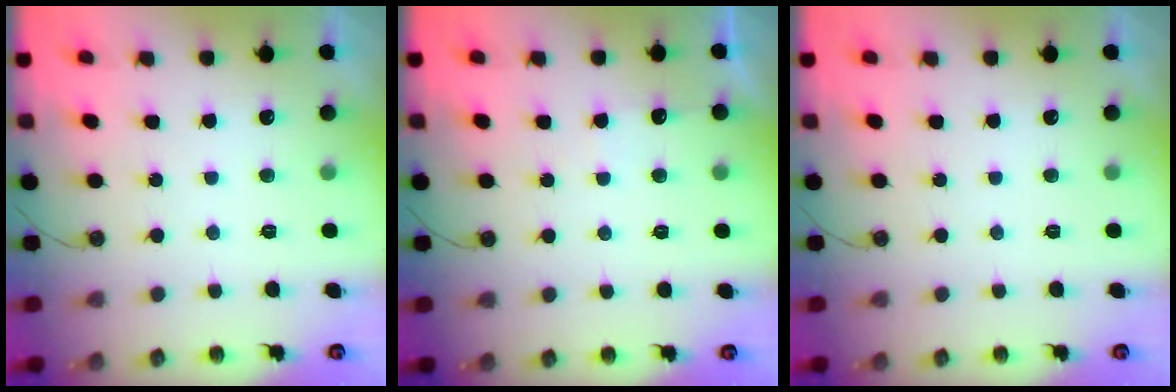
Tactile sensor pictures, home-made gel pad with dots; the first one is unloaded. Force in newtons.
{"total": 4.8, "press": 4.8, "slide": 0.6}
{"total": 0.0}